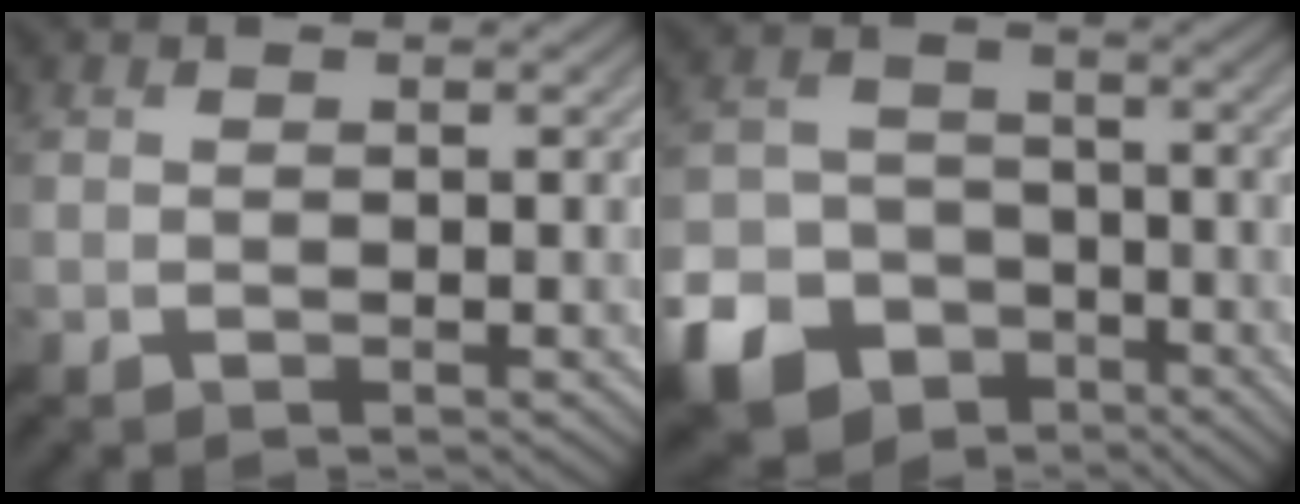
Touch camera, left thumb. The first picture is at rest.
{"total": 11.1, "force": [-6.8, 7.6, 4.4], "torque": [-0.117, -0.022, -0.131]}